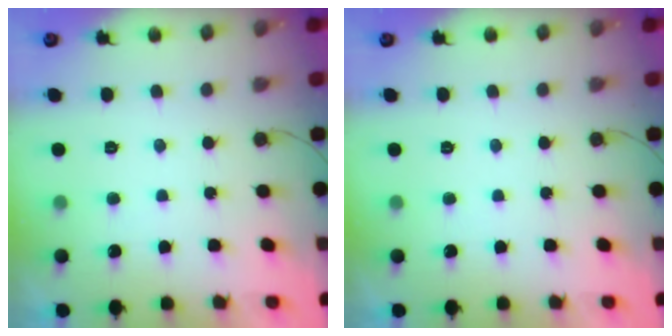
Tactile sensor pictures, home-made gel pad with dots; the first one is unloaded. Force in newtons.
{"total": 0.0}